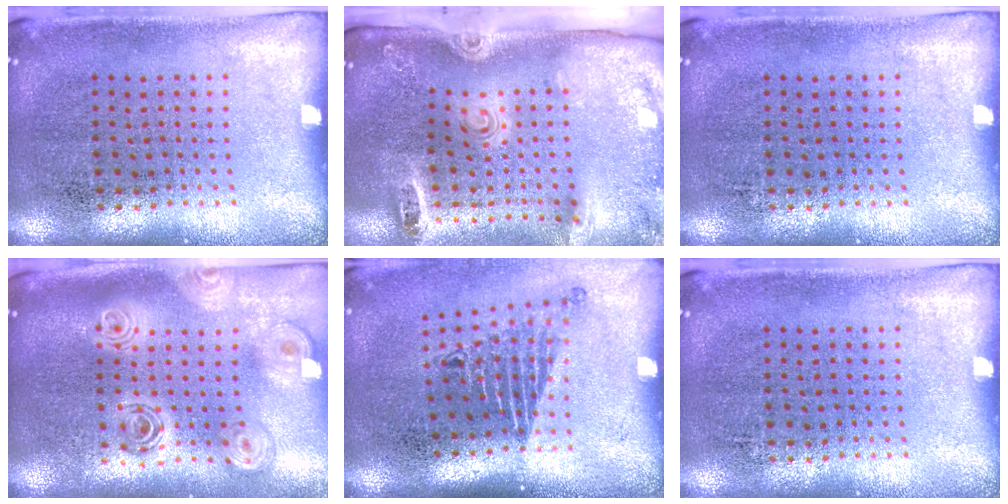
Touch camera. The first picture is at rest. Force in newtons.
{"total": 2.9, "press": 1.9, "slide": 2.1}
{"total": 0.0}
{"total": 2.3, "press": 1.8, "slide": 1.4}
{"total": 1.7, "press": 1.2, "slide": 1.2}
{"total": 0.0}